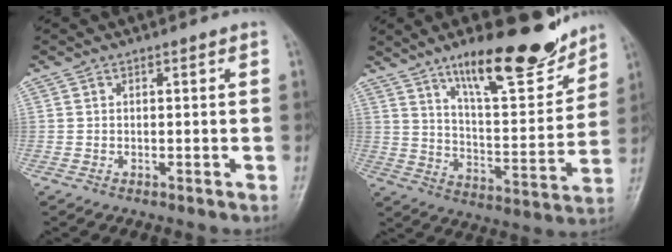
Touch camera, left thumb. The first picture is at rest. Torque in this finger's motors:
{"motor_torque": [1.35, 1.14, 1.45, -1.33, 0.10]}